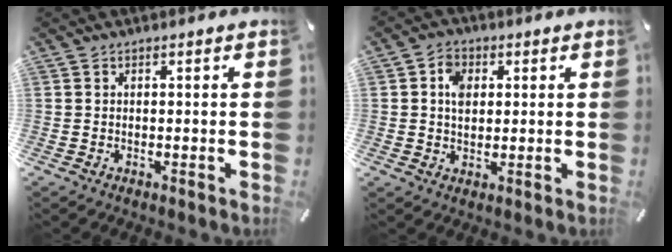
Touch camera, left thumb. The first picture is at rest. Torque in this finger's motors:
{"motor_torque": [-0.08, 0.04, 0.24, 0.13, 0.00]}